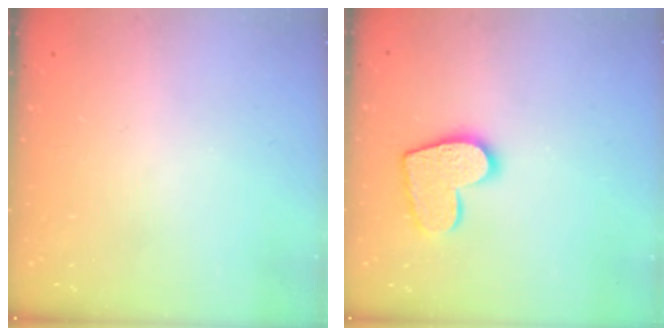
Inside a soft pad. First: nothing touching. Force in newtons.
{"total": 12.1, "press": 12.0, "slide": 0.8}